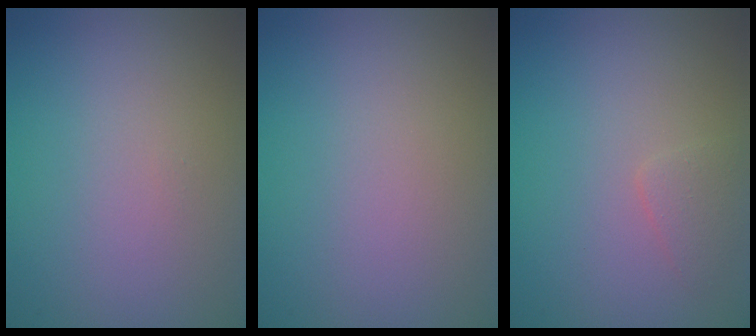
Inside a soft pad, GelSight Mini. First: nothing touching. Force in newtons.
{"total": 0.0}
{"total": 1.1, "press": 1.1, "slide": 0.0}